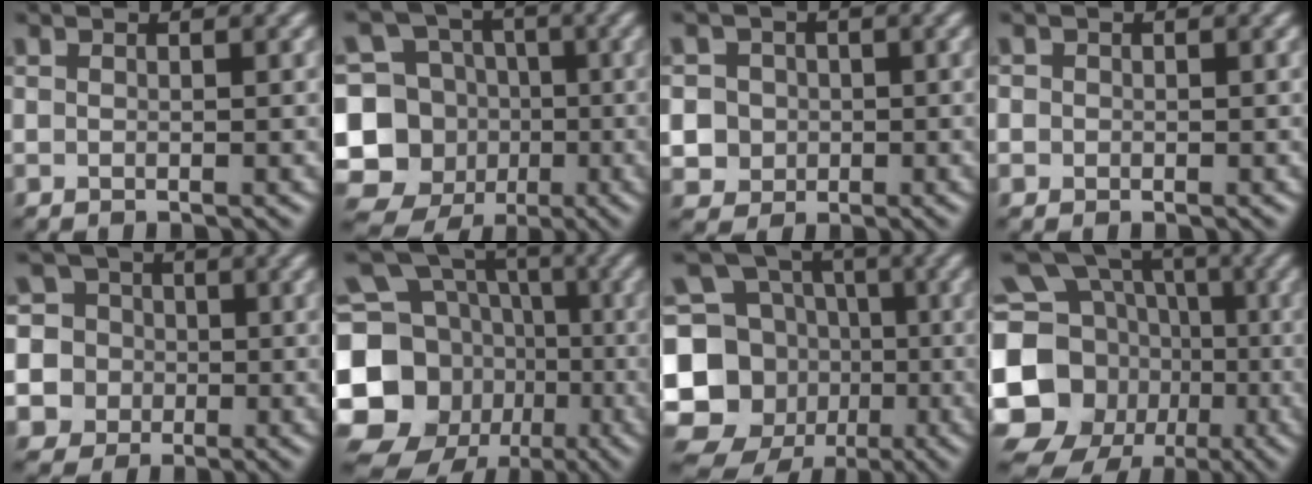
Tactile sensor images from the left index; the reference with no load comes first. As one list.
[{"total": 13.5, "force": [-4.2, 12.3, 3.5], "torque": [-0.103, -0.020, -0.075]}, {"total": 6.0, "force": [-0.9, 5.8, 1.4], "torque": [-0.028, 0.009, -0.030]}, {"total": 0.7, "force": [-0.2, 0.7, -0.1], "torque": [0.009, -0.004, -0.006]}, {"total": 8.3, "force": [-2.0, 7.9, 1.6], "torque": [-0.045, 0.011, -0.063]}, {"total": 18.8, "force": [-5.3, 16.1, 8.2], "torque": [-0.193, -0.014, -0.111]}, {"total": 15.2, "force": [-4.2, 13.4, 5.7], "torque": [-0.151, -0.013, -0.081]}, {"total": 19.3, "force": [-4.5, 16.8, 8.3], "torque": [-0.191, -0.017, -0.103]}]